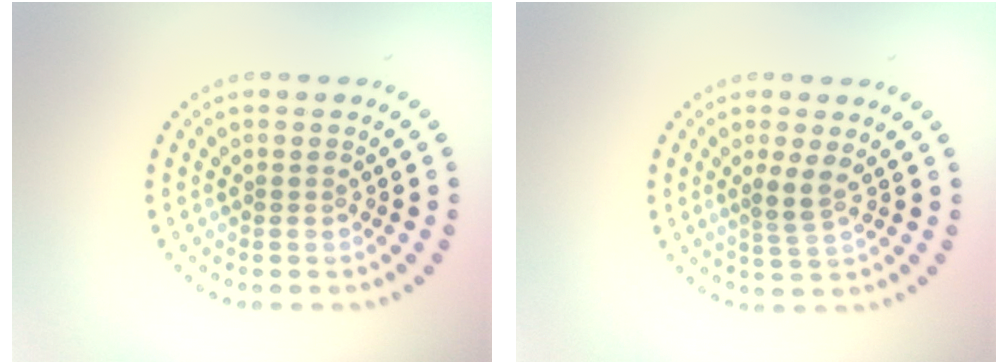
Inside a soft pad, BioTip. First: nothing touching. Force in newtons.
{"total": 2.0, "press": 1.5, "slide": 1.3}